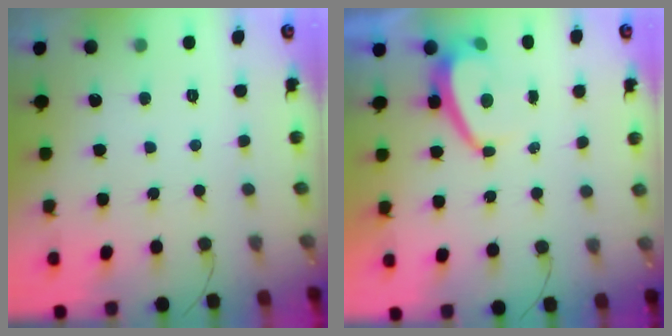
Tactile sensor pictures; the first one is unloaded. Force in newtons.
{"total": 2.8, "press": 2.7, "slide": 0.5}